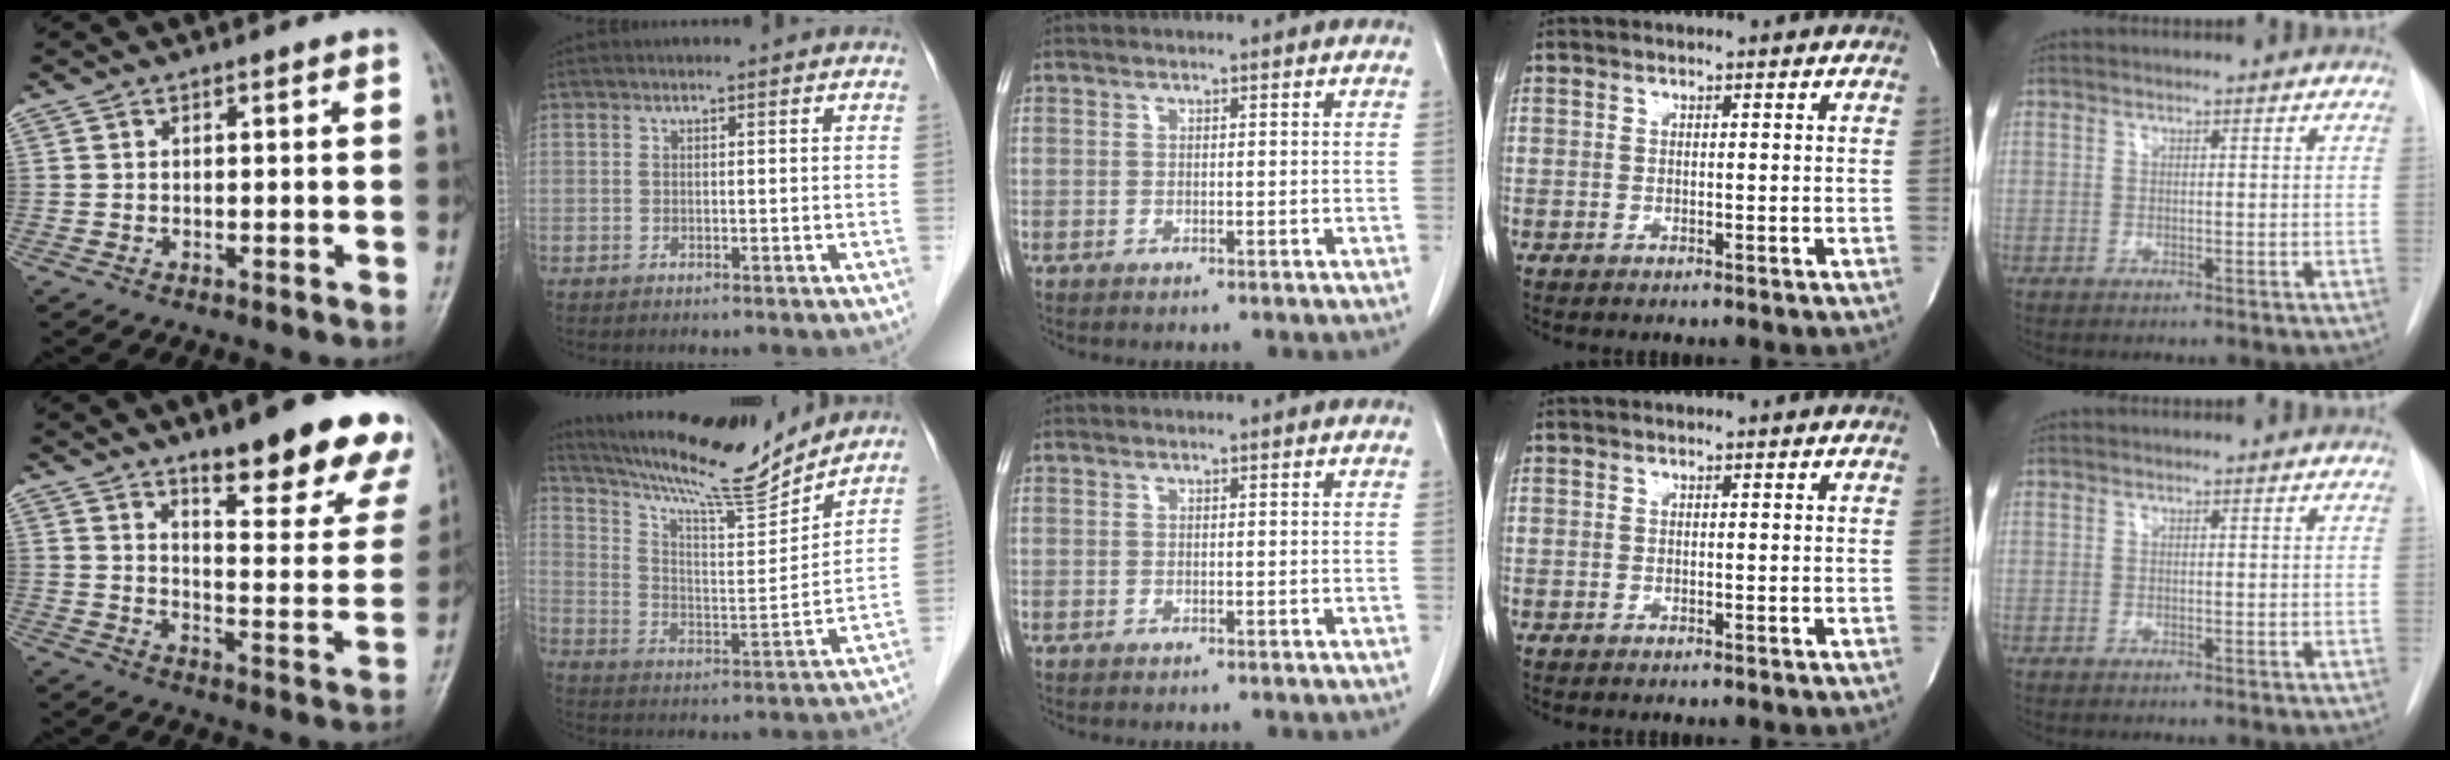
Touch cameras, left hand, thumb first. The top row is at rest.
{"thumb": {"total": 19.5, "force": [13.6, 5.3, 12.9], "torque": [-0.120, -0.082, 0.184]}, "index": {"total": 17.1, "force": [15.8, 0.4, 6.6], "torque": [-0.121, -0.010, 0.258]}}